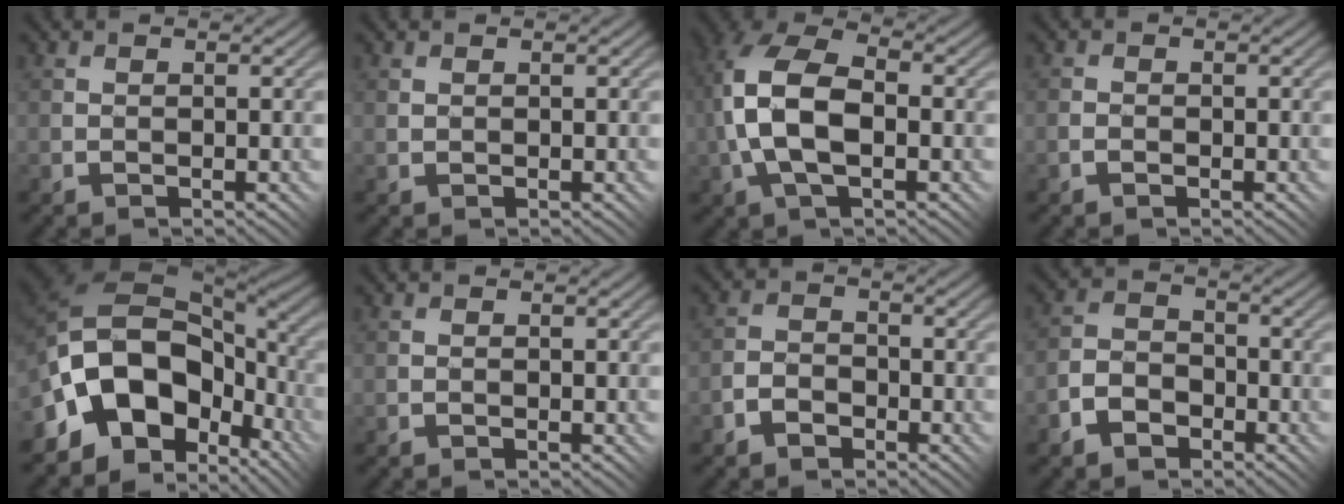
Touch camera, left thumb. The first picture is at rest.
{"total": 0.6, "force": [0.3, 0.4, 0.4], "torque": [-0.012, 0.001, 0.007]}
{"total": 11.5, "force": [-1.0, 6.7, 9.4], "torque": [-0.216, 0.009, -0.026]}
{"total": 1.1, "force": [-0.7, 0.8, 0.3], "torque": [0.004, 0.004, -0.019]}
{"total": 14.7, "force": [-4.3, 9.9, 10.0], "torque": [-0.181, 0.003, -0.082]}
{"total": 0.0}
{"total": 2.8, "force": [-2.1, 1.5, 1.1], "torque": [-0.017, 0.006, -0.051]}
{"total": 4.7, "force": [-3.2, 2.8, 2.0], "torque": [-0.041, 0.004, -0.073]}